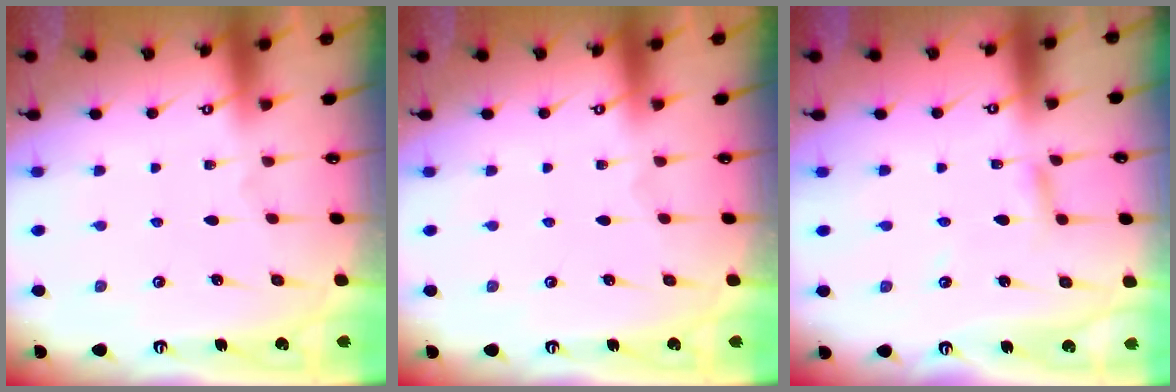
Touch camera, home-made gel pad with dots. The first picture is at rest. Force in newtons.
{"total": 0.0}
{"total": 3.3, "press": 3.3, "slide": 0.1}